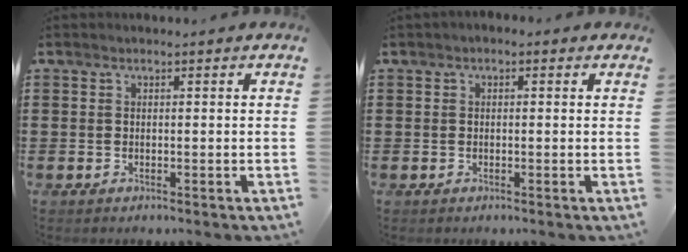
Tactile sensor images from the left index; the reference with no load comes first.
{"total": 0.7, "force": [-0.3, 0.6, 0.3], "torque": [-0.008, 0.003, -0.008]}